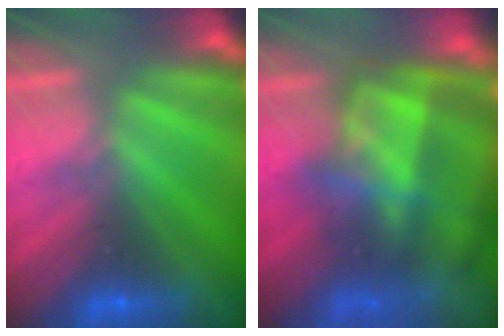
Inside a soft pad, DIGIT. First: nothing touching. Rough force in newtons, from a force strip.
{"total": 7.8}